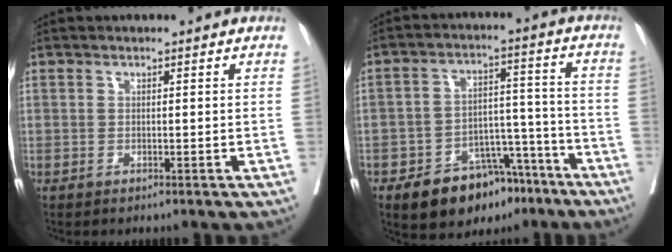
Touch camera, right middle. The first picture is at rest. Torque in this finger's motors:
{"motor_torque": [2.14, 0.00, 0.15, 0.05]}